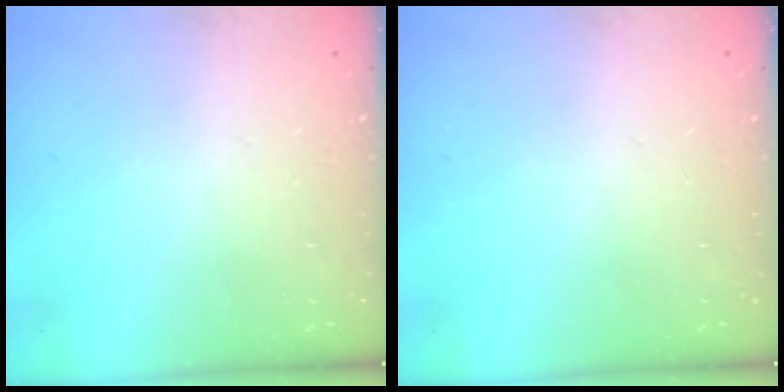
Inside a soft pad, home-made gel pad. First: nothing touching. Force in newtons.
{"total": 0.0}